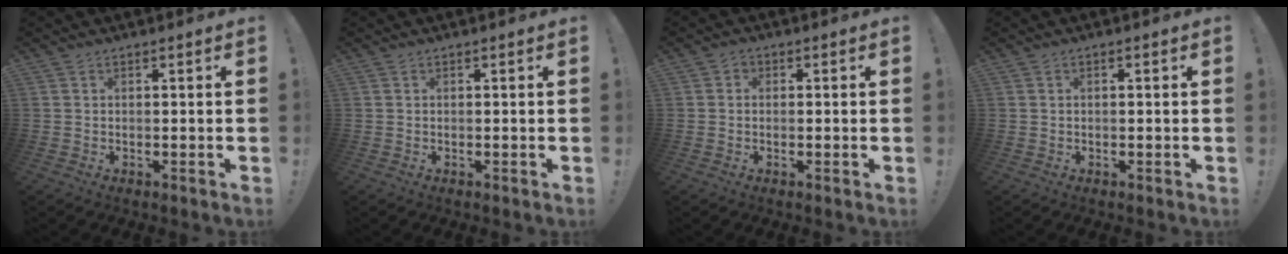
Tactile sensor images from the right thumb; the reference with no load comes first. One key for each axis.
{"total": 0.0}
{"total": 1.3, "fx": -0.3, "fy": 1.2, "fz": 0.6, "tx": -0.003, "ty": 0.002, "tz": -0.008}
{"total": 0.6, "fx": -0.2, "fy": 0.0, "fz": 0.5, "tx": -0.002, "ty": -0.002, "tz": -0.006}